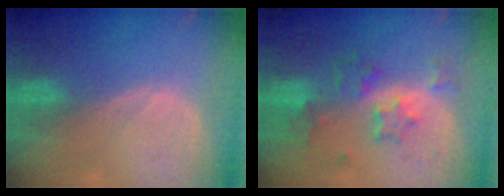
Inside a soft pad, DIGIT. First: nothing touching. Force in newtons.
{"total": 7.3, "press": 6.5, "slide": 3.3}